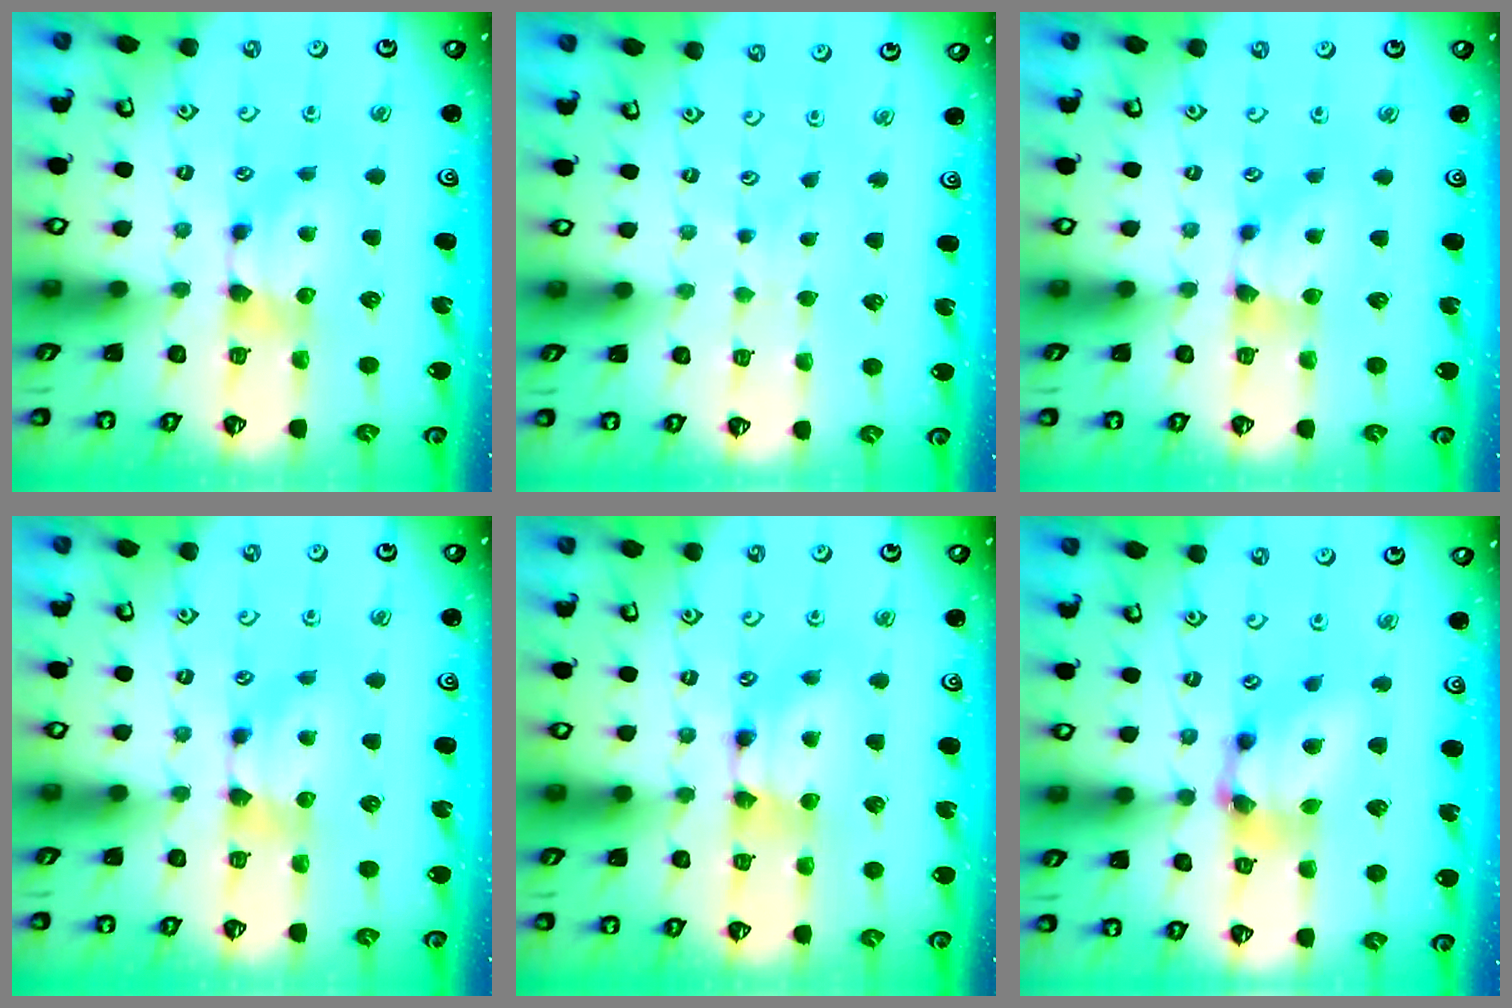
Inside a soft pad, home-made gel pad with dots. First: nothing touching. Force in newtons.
{"total": 3.3, "press": 3.3, "slide": 0.4}
{"total": 0.6, "press": 0.4, "slide": 0.4}
{"total": 0.0}
{"total": 1.9, "press": 1.9, "slide": 0.1}
{"total": 6.5, "press": 6.0, "slide": 2.4}